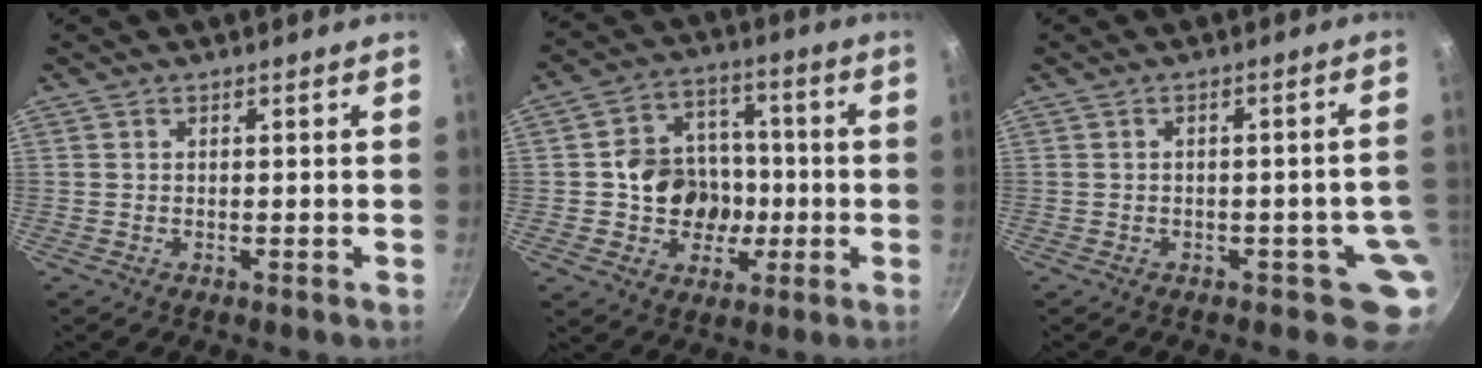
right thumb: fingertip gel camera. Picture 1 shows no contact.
{"total": 12.9, "force": [-1.4, 11.3, 6.0], "torque": [-0.055, 0.027, -0.025]}
{"total": 4.9, "force": [-1.5, 2.8, 3.7], "torque": [-0.003, 0.020, -0.014]}